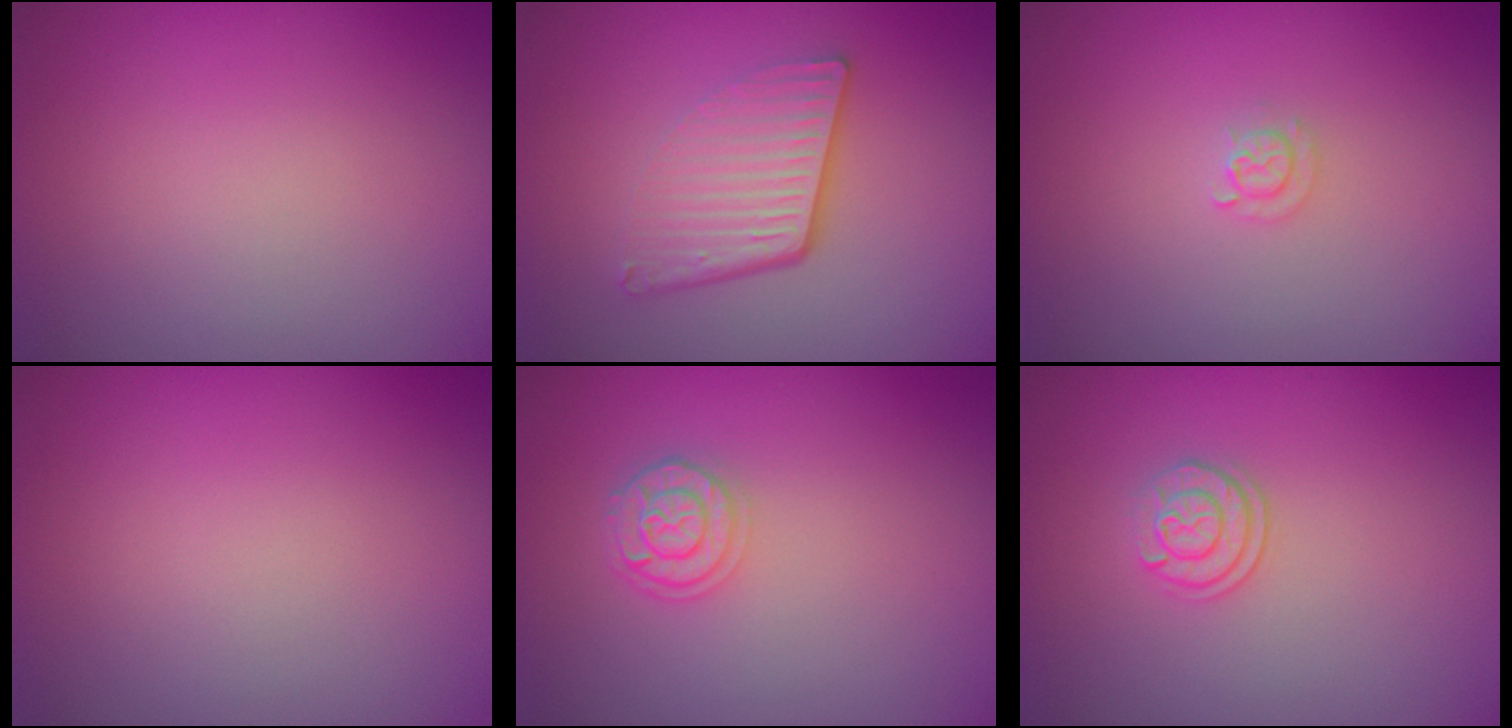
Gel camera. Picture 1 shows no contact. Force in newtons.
{"total": 4.4, "press": 2.8, "slide": 3.4}
{"total": 1.1, "press": 1.1, "slide": 0.2}
{"total": 0.0}
{"total": 2.3, "press": 1.9, "slide": 1.3}
{"total": 2.0, "press": 1.8, "slide": 0.9}